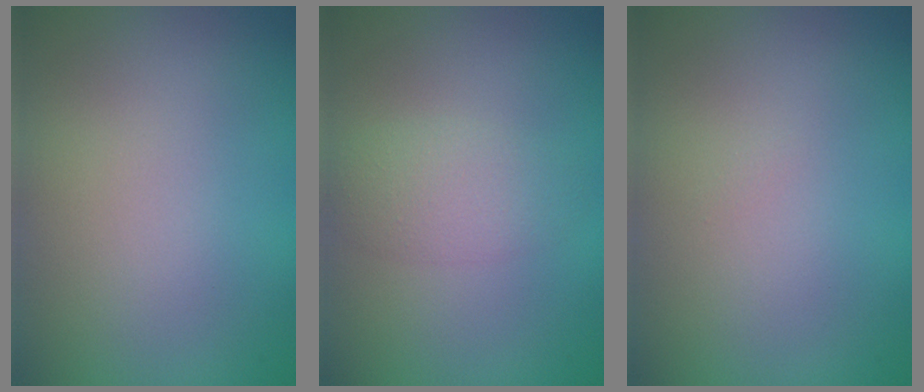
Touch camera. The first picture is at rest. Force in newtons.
{"total": 2.5, "press": 2.5, "slide": 0.2}
{"total": 0.0}